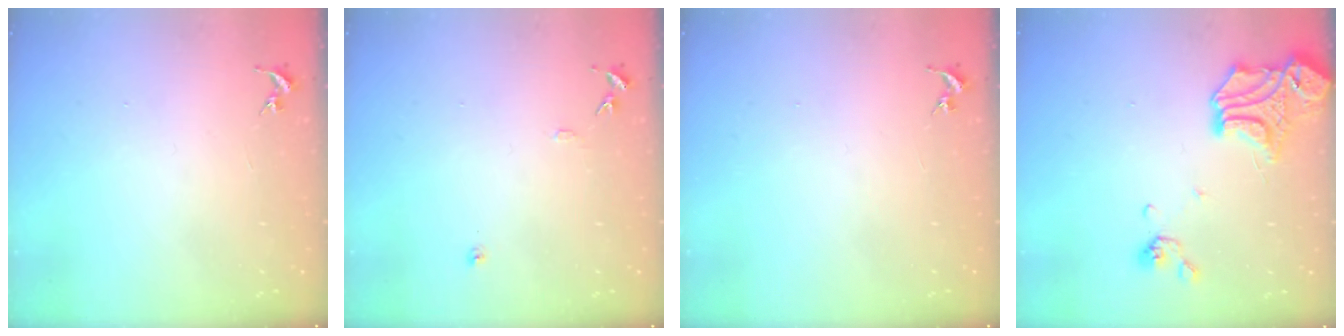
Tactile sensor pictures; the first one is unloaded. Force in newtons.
{"total": 8.1, "press": 8.0, "slide": 0.8}
{"total": 0.0}
{"total": 17.6, "press": 17.5, "slide": 1.9}